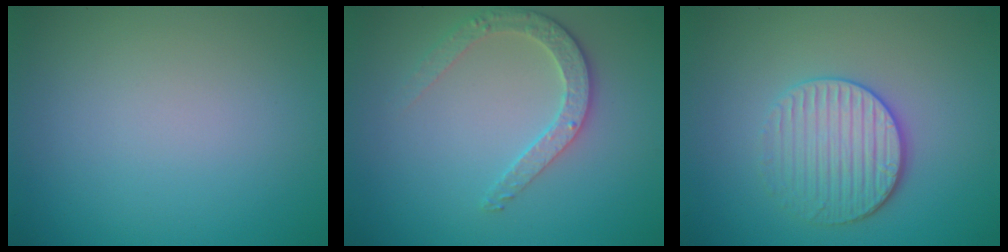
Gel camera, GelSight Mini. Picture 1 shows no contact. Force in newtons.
{"total": 2.7, "press": 2.6, "slide": 0.7}
{"total": 3.6, "press": 3.3, "slide": 1.4}